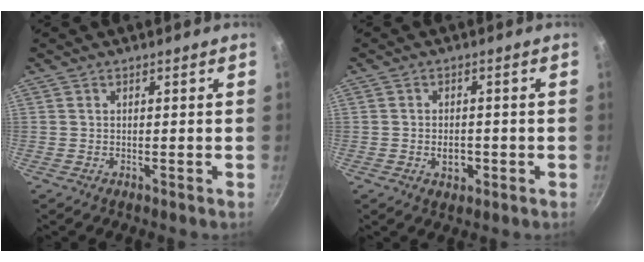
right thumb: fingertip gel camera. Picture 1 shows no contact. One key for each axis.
{"total": 3.8, "fx": -1.0, "fy": 2.6, "fz": 2.6, "tx": -0.029, "ty": 0.007, "tz": -0.015}